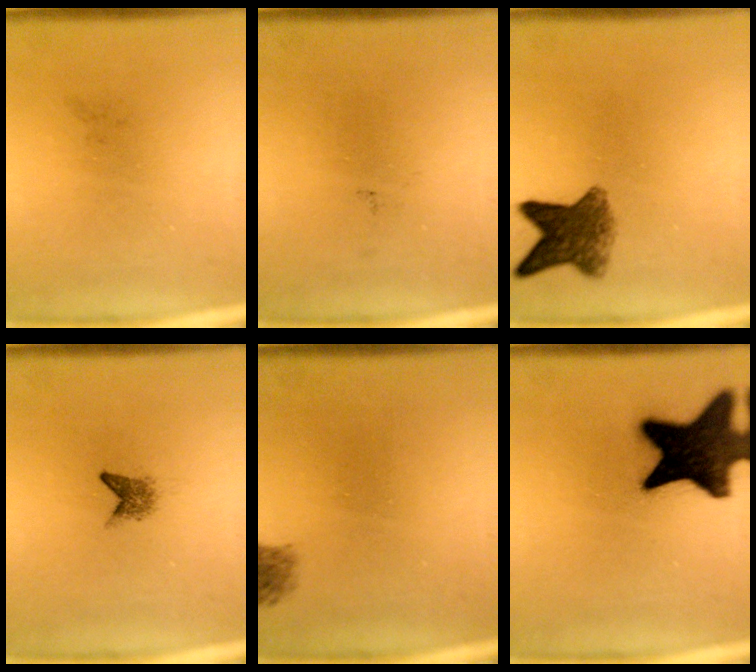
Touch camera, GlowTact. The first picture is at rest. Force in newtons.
{"total": 0.0}
{"total": 6.6}
{"total": 1.8}
{"total": 1.8}
{"total": 19.4}